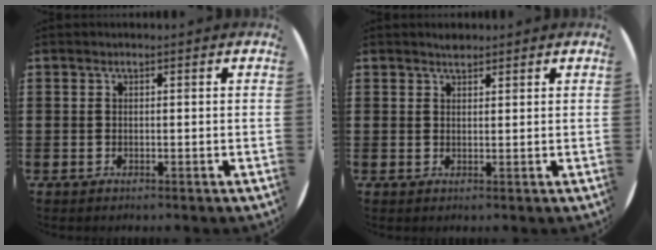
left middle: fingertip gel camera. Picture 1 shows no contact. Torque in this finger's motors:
{"motor_torque": [0.33, -0.32, 0.00, 0.01]}